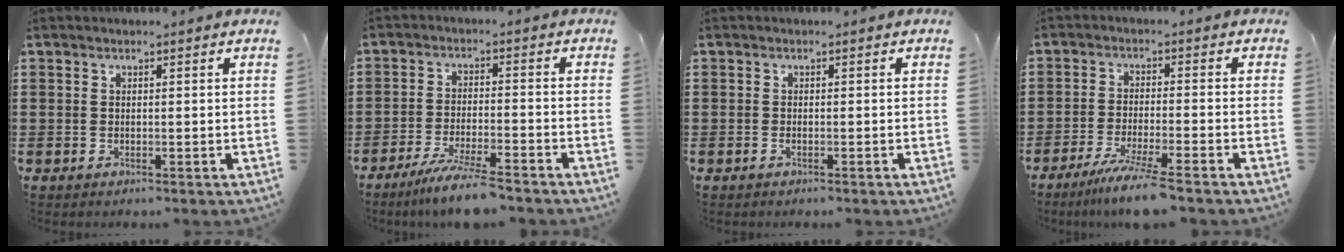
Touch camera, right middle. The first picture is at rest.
{"total": 6.3, "force": [-5.3, -0.1, 3.4], "torque": [-0.067, -0.014, -0.097]}
{"total": 0.5, "force": [-0.4, 0.1, 0.4], "torque": [-0.009, -0.002, -0.006]}
{"total": 5.8, "force": [-4.7, -0.5, 3.4], "torque": [-0.067, -0.022, -0.085]}